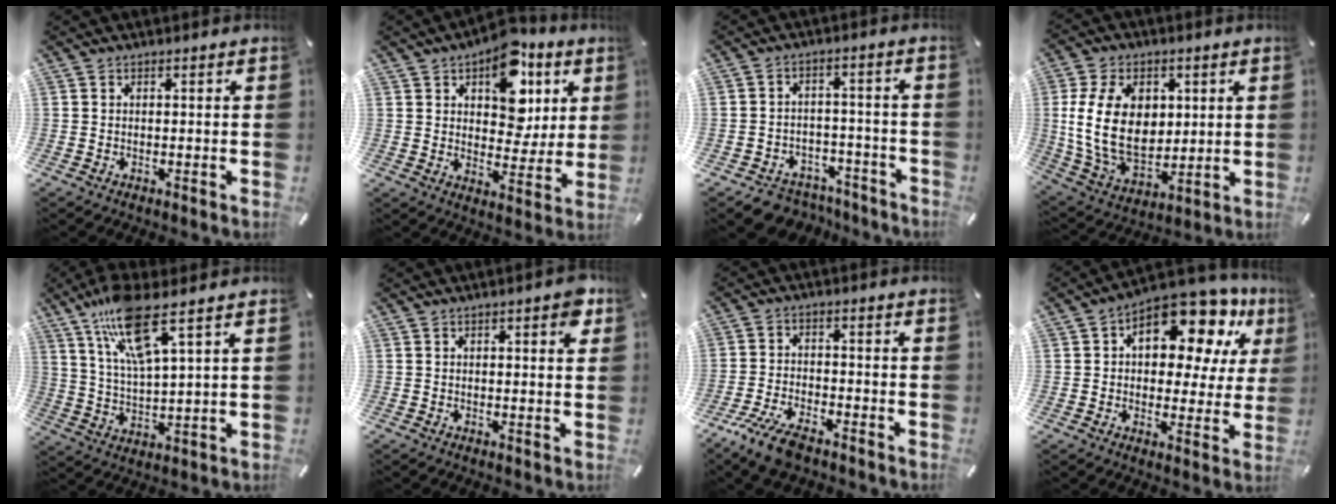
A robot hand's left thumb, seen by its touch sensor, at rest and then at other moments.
{"total": 14.7, "force": [7.3, 9.5, 8.5], "torque": [-0.122, -0.034, 0.130]}
{"total": 6.1, "force": [-4.4, 4.1, 1.4], "torque": [-0.020, 0.030, -0.079]}
{"total": 17.2, "force": [2.5, 12.3, 11.8], "torque": [-0.245, -0.003, 0.043]}
{"total": 13.9, "force": [8.8, 3.3, 10.2], "torque": [-0.215, -0.027, 0.153]}
{"total": 3.4, "force": [1.4, 1.1, 2.9], "torque": [-0.036, -0.005, 0.018]}
{"total": 7.6, "force": [-5.7, 2.3, 4.4], "torque": [-0.103, 0.012, -0.110]}
{"total": 15.6, "force": [9.0, 7.9, 10.0], "torque": [-0.144, -0.067, 0.151]}